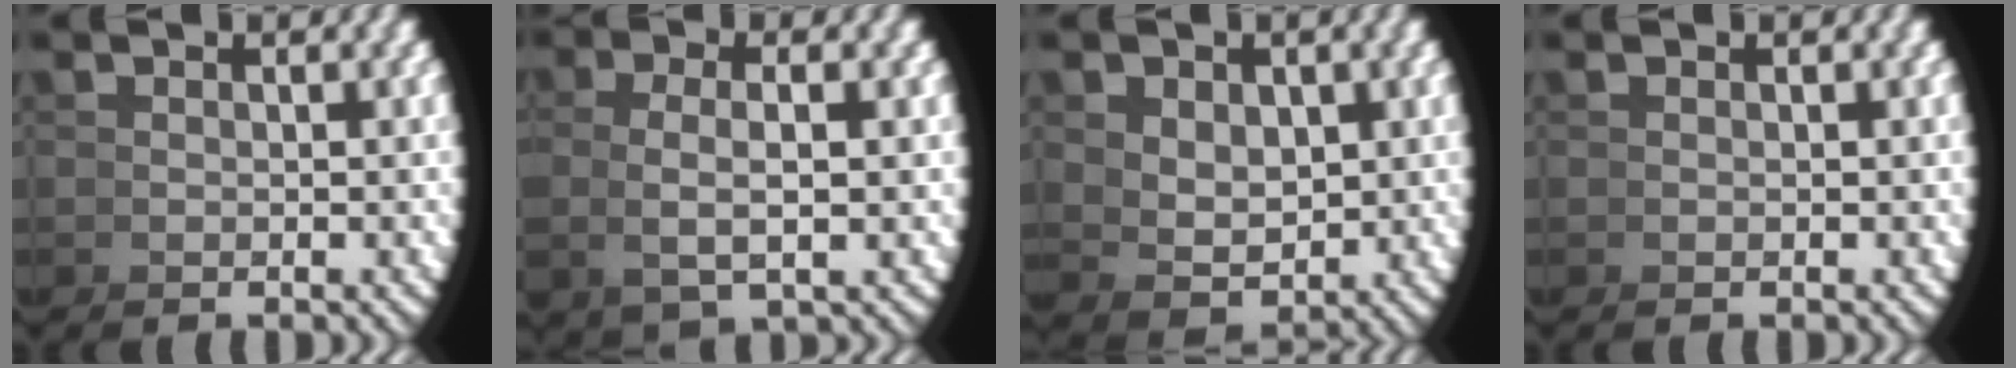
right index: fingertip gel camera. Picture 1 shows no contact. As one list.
[{"total": 3.2, "force": [0.9, 0.5, 3.0], "torque": [-0.053, 0.008, 0.022]}, {"total": 3.0, "force": [1.0, 1.9, 2.2], "torque": [-0.039, -0.011, 0.035]}, {"total": 0.0}]